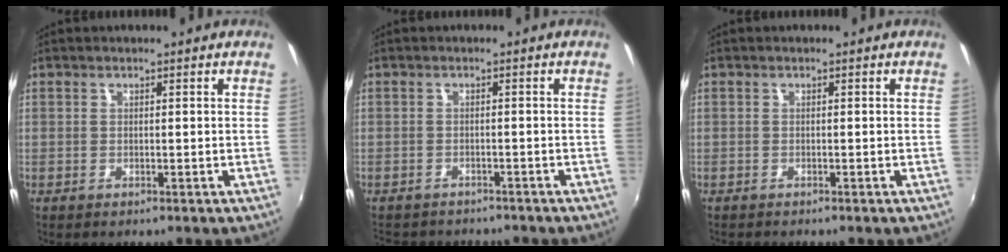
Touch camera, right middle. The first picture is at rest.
{"total": 6.7, "force": [-5.9, 2.4, 2.0], "torque": [-0.052, -0.018, -0.087]}
{"total": 0.7, "force": [-0.6, -0.1, 0.2], "torque": [-0.004, -0.003, -0.010]}